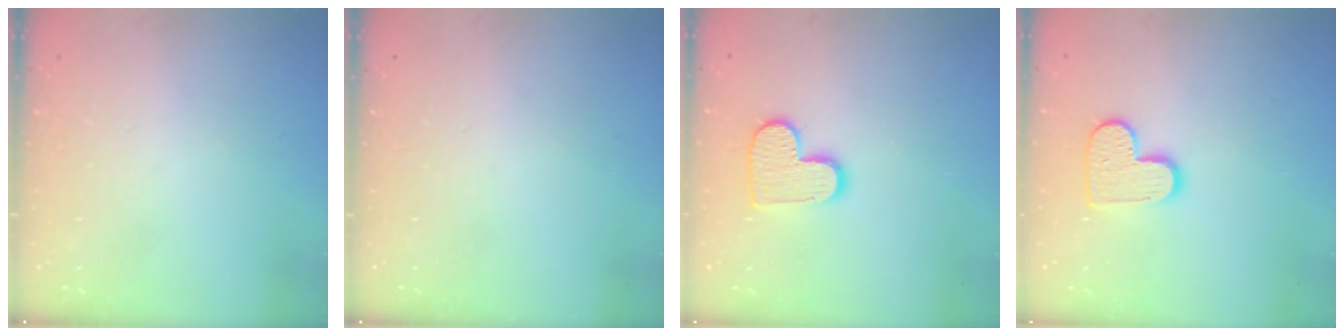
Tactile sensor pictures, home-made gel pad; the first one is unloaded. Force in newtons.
{"total": 0.0}
{"total": 10.5, "press": 10.5, "slide": 0.5}
{"total": 10.1, "press": 10.1, "slide": 0.3}